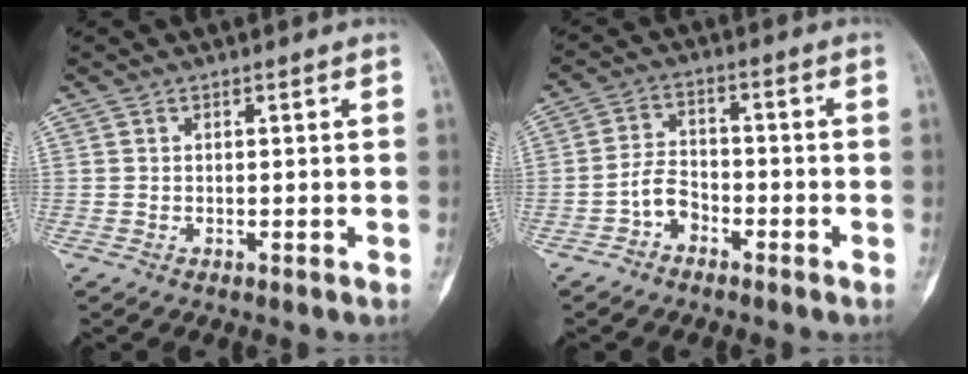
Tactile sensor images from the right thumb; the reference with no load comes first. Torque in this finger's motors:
{"motor_torque": [0.49, 0.28, 0.64, -0.36, 0.13]}